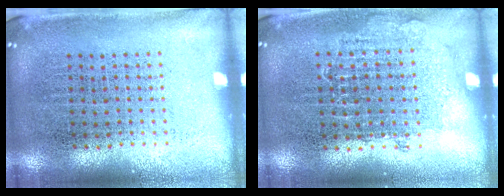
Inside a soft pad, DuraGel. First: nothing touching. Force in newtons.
{"total": 0.8, "press": 0.7, "slide": 0.3}